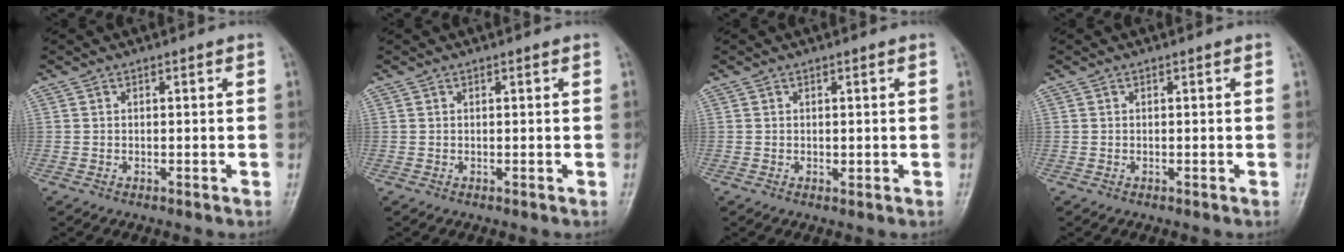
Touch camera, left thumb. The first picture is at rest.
{"total": 0.0}
{"total": 0.6, "force": [0.2, 0.4, 0.4], "torque": [-0.005, -0.002, 0.003]}
{"total": 0.0}